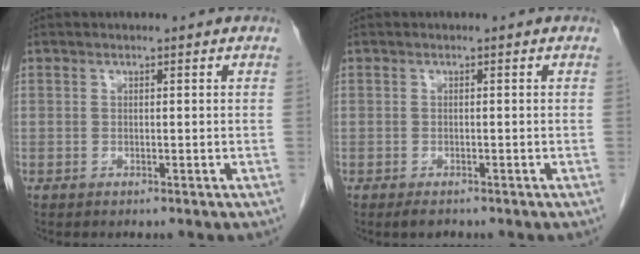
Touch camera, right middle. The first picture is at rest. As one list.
[{"total": 1.4, "force": [-1.1, 0.4, 0.8], "torque": [-0.020, -0.005, -0.013]}]